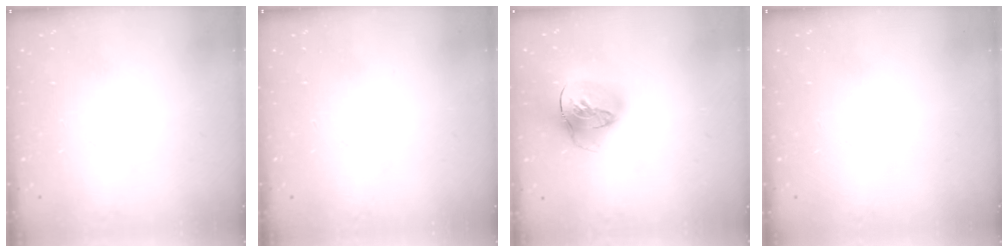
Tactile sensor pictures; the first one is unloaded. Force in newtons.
{"total": 0.0}
{"total": 20.1, "press": 20.0, "slide": 2.1}
{"total": 0.0}